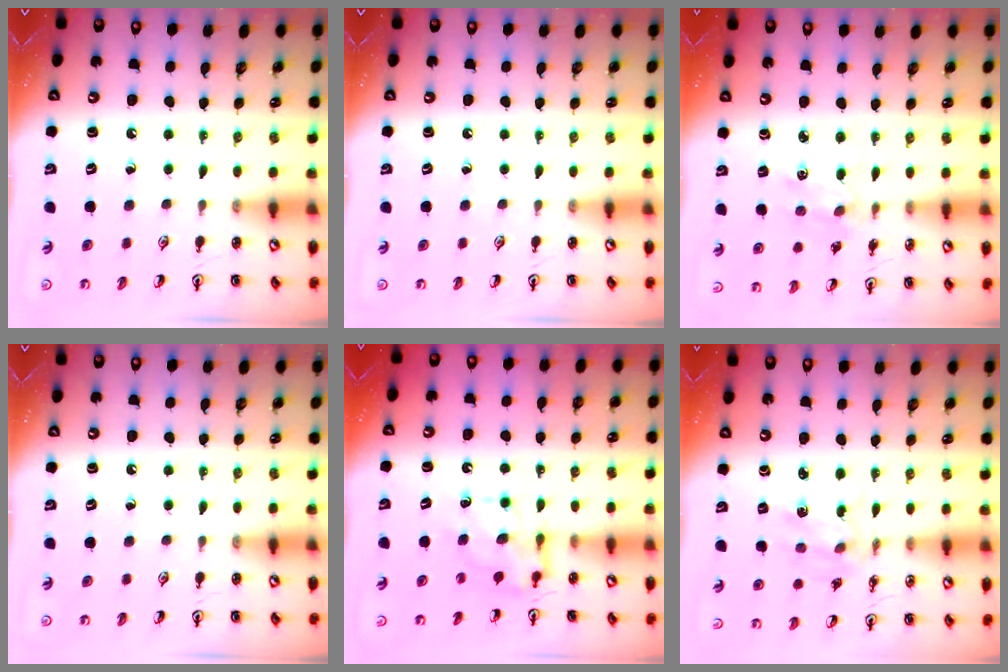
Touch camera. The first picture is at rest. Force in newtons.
{"total": 0.0}
{"total": 1.1, "press": 1.1, "slide": 0.2}
{"total": 0.0}
{"total": 7.1, "press": 7.1, "slide": 0.3}
{"total": 2.0, "press": 2.0, "slide": 0.3}